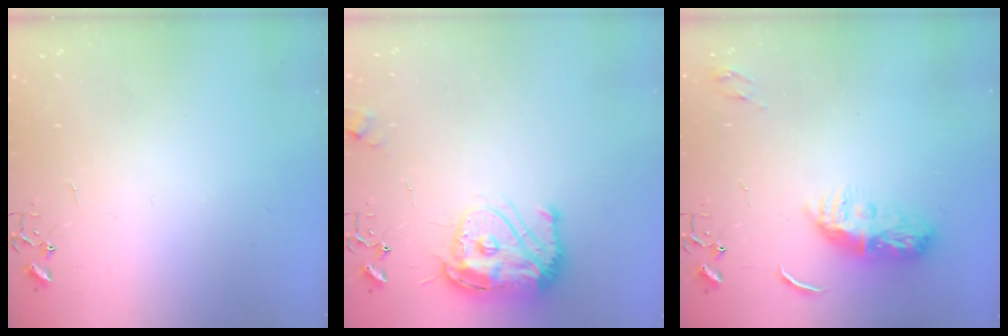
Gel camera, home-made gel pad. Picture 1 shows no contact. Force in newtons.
{"total": 16.6, "press": 16.5, "slide": 1.6}
{"total": 9.4, "press": 9.4, "slide": 0.4}